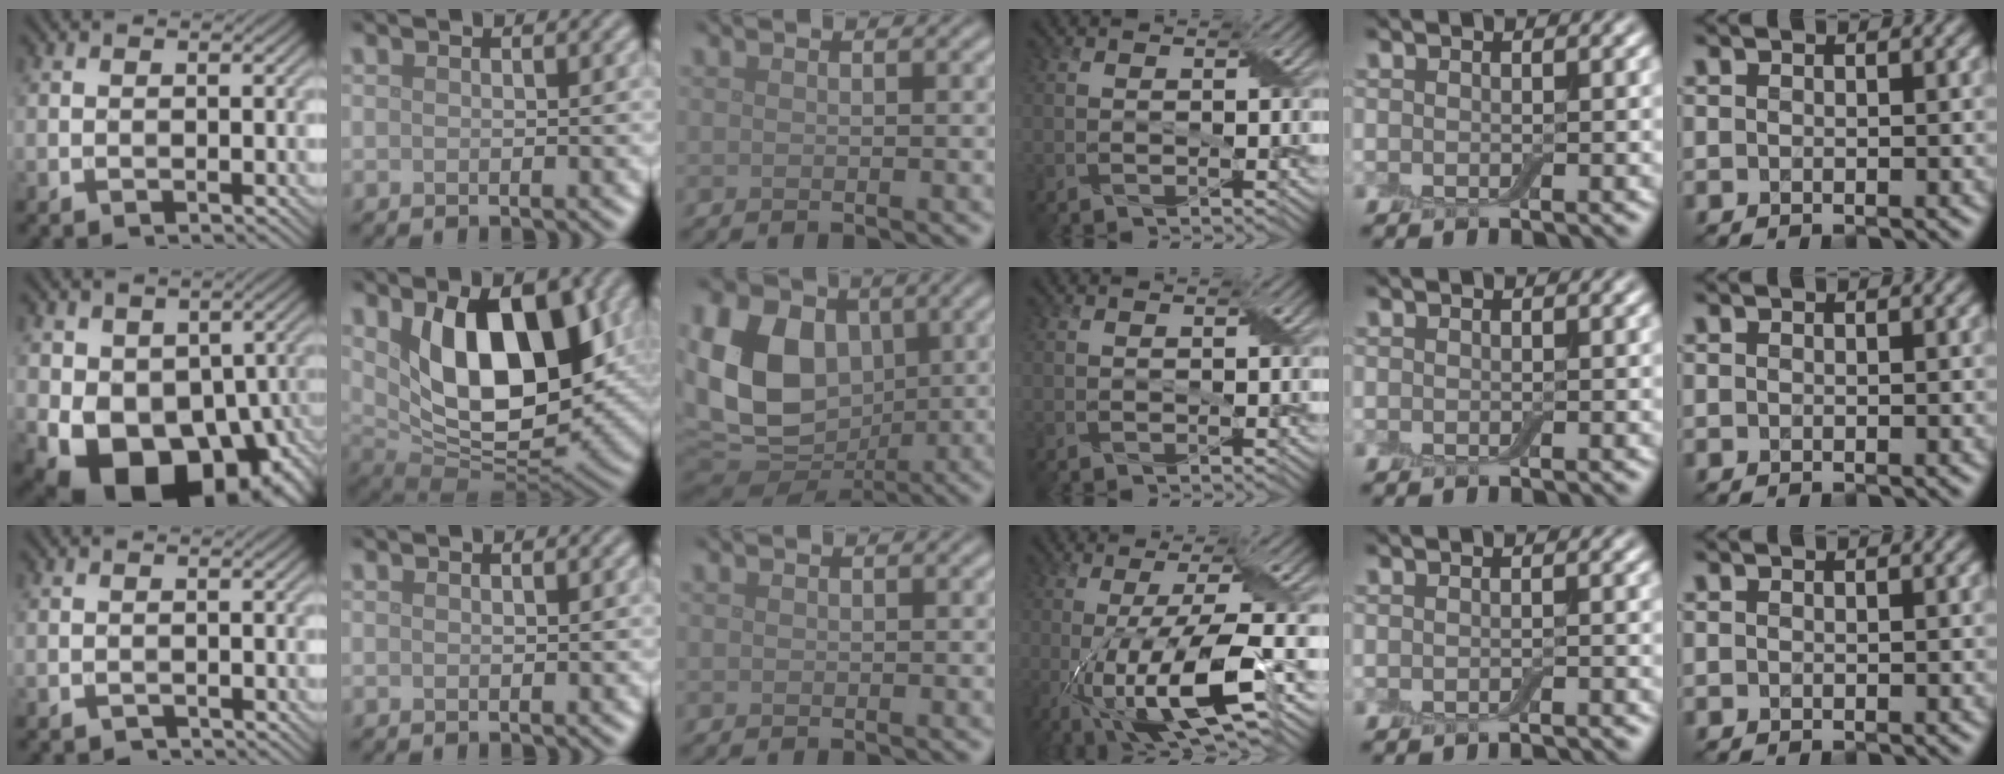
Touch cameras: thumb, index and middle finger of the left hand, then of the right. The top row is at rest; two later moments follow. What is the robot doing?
{"motion": "peel", "object": "aluminum foil"}